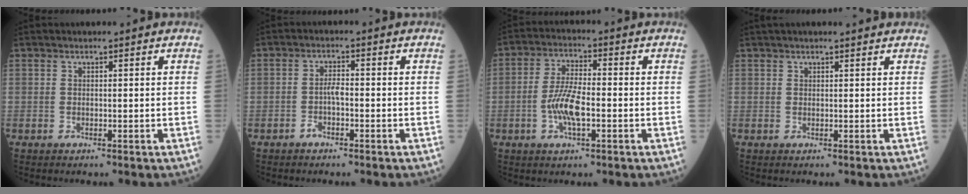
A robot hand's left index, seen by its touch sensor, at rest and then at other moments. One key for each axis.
{"total": 2.3, "fx": -1.1, "fy": 0.7, "fz": 1.9, "tx": -0.037, "ty": 0.003, "tz": -0.021}
{"total": 6.8, "fx": -1.8, "fy": 1.8, "fz": 6.3, "tx": -0.132, "ty": 0.002, "tz": -0.038}
{"total": 3.1, "fx": 2.9, "fy": -0.1, "fz": 1.1, "tx": -0.012, "ty": 0.021, "tz": 0.035}